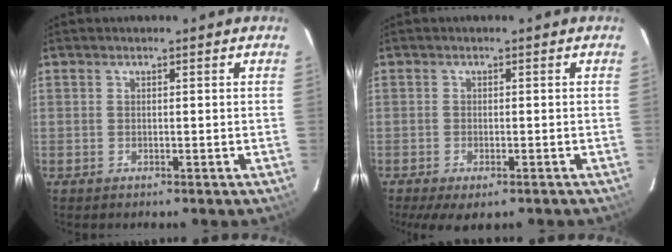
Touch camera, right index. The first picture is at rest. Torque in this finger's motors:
{"motor_torque": [1.12, -1.01, 0.44, 0.11]}